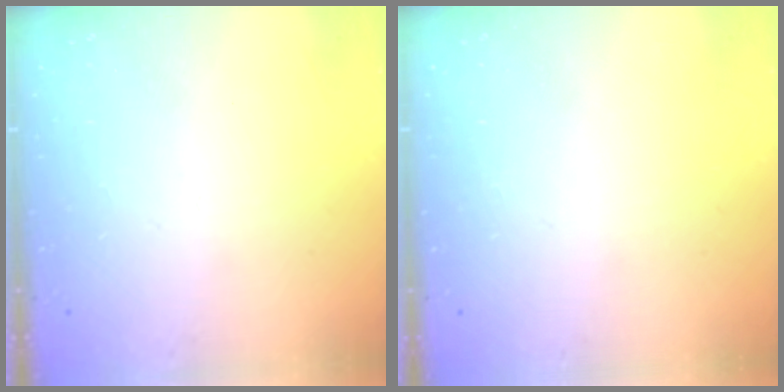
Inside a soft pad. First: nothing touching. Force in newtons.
{"total": 0.0}